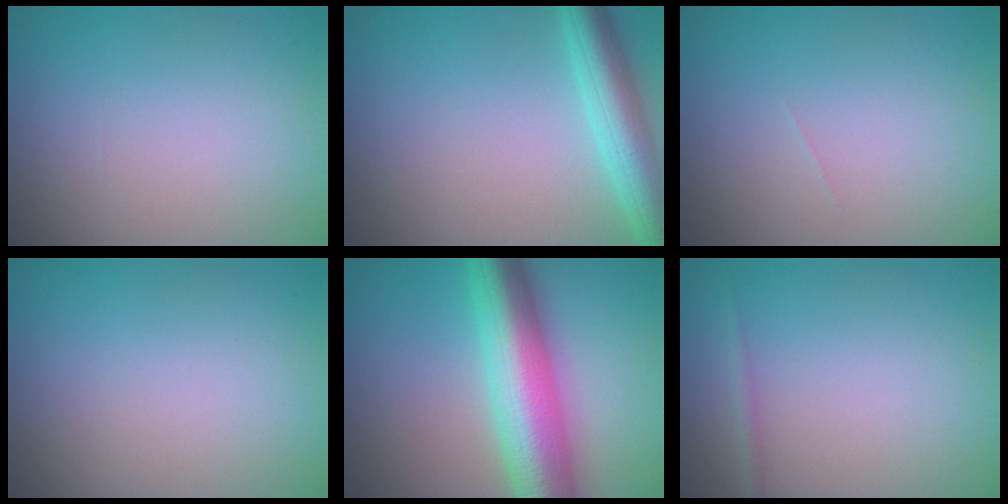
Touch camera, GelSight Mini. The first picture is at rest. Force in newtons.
{"total": 5.2, "press": 5.2, "slide": 0.2}
{"total": 0.0}
{"total": 0.0}
{"total": 10.7, "press": 10.7, "slide": 0.1}
{"total": 0.8, "press": 0.8, "slide": 0.0}